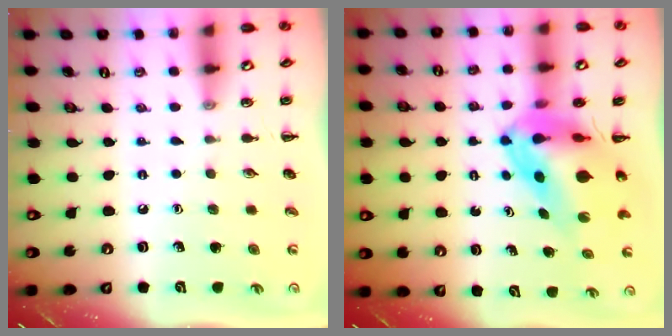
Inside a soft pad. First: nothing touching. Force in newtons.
{"total": 9.3, "press": 8.7, "slide": 3.2}